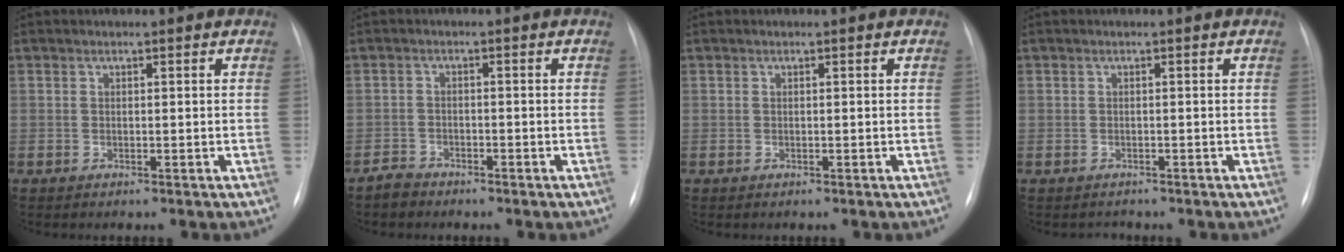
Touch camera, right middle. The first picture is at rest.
{"total": 2.0, "force": [-1.8, 0.9, -0.1], "torque": [-0.003, 0.003, -0.034]}
{"total": 0.0}
{"total": 1.2, "force": [-0.9, 0.7, -0.3], "torque": [-0.003, 0.000, -0.016]}